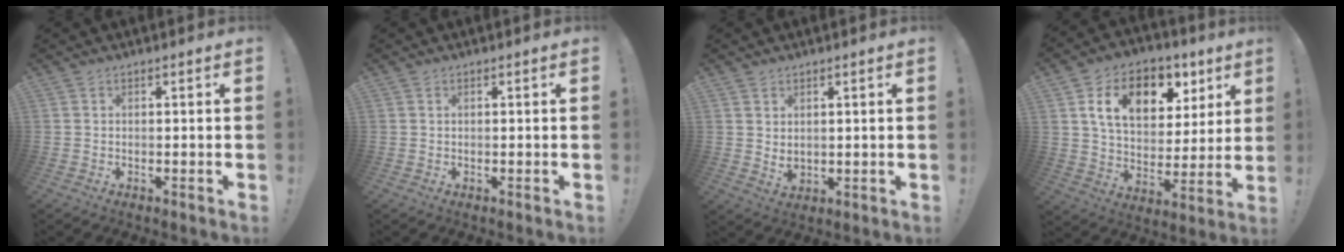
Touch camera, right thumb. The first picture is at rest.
{"total": 0.0}
{"total": 3.5, "force": [2.1, 2.2, 1.7], "torque": [-0.013, -0.020, 0.039]}
{"total": 16.3, "force": [7.7, 10.6, 9.6], "torque": [-0.144, -0.033, 0.136]}